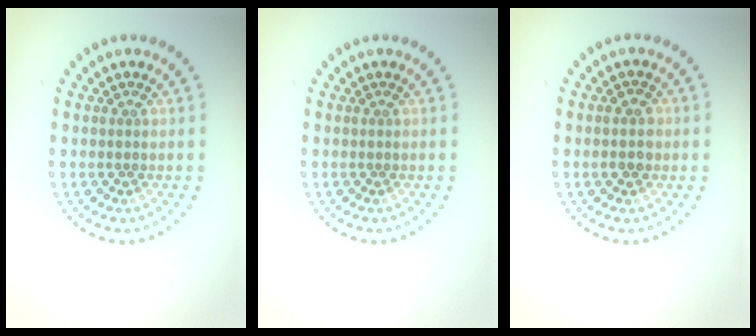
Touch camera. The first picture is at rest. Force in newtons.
{"total": 0.0}
{"total": 1.5, "press": 1.5, "slide": 0.1}